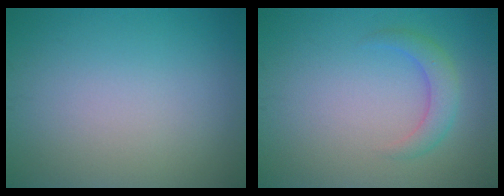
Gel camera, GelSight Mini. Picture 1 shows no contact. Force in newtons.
{"total": 2.4, "press": 2.4, "slide": 0.0}